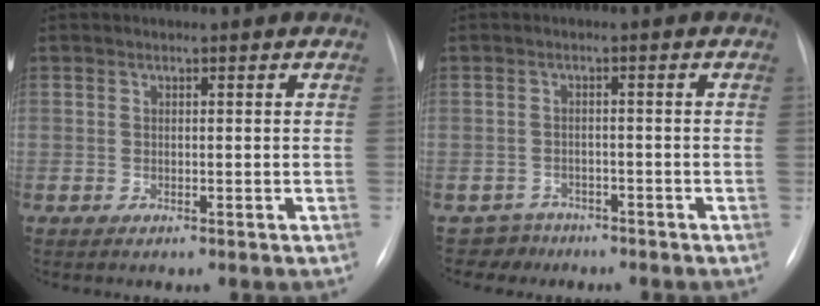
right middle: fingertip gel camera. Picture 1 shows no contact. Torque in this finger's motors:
{"motor_torque": [-0.25, -0.18, -0.15, -0.03]}